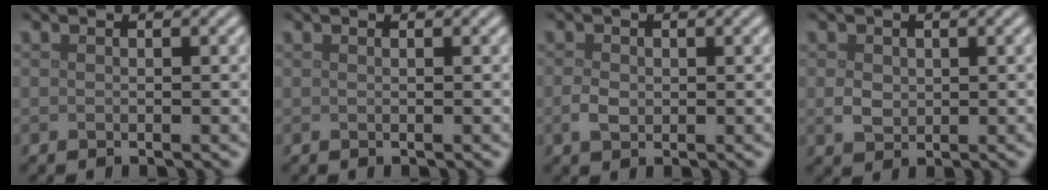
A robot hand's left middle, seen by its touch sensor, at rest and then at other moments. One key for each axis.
{"total": 0.0}
{"total": 1.5, "fx": -0.2, "fy": 1.1, "fz": 1.0, "tx": -0.022, "ty": -0.002, "tz": -0.006}
{"total": 1.7, "fx": 0.2, "fy": 1.5, "fz": 0.9, "tx": -0.018, "ty": -0.004, "tz": 0.001}